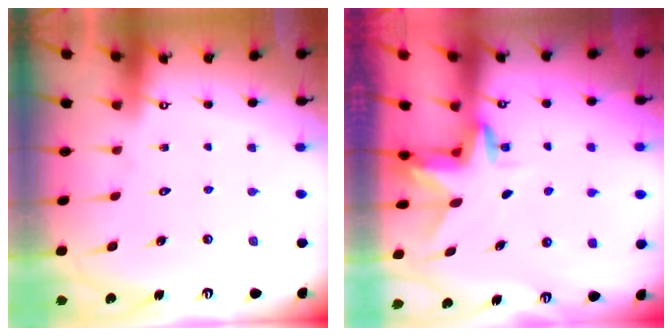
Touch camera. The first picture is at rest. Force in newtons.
{"total": 3.0, "press": 3.0, "slide": 0.2}